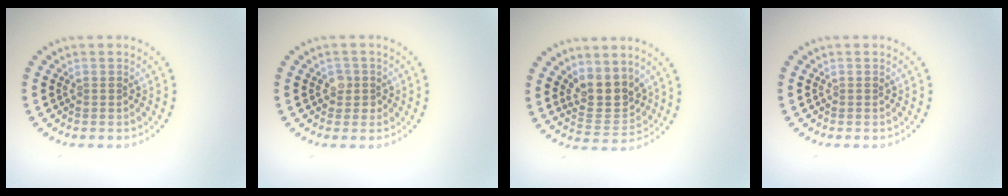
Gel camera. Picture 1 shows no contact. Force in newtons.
{"total": 1.6, "press": 1.4, "slide": 0.8}
{"total": 3.8, "press": 3.3, "slide": 1.8}
{"total": 0.0}